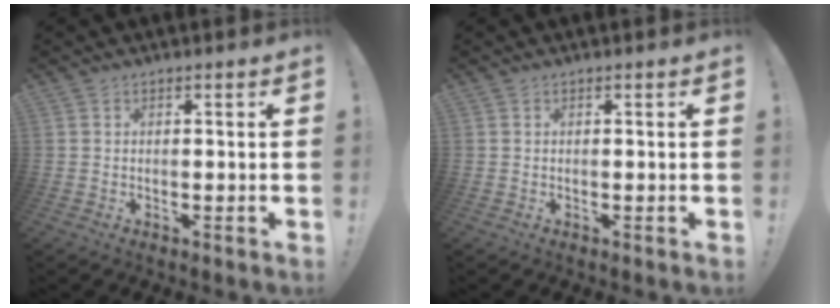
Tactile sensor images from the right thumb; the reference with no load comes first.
{"total": 0.0}